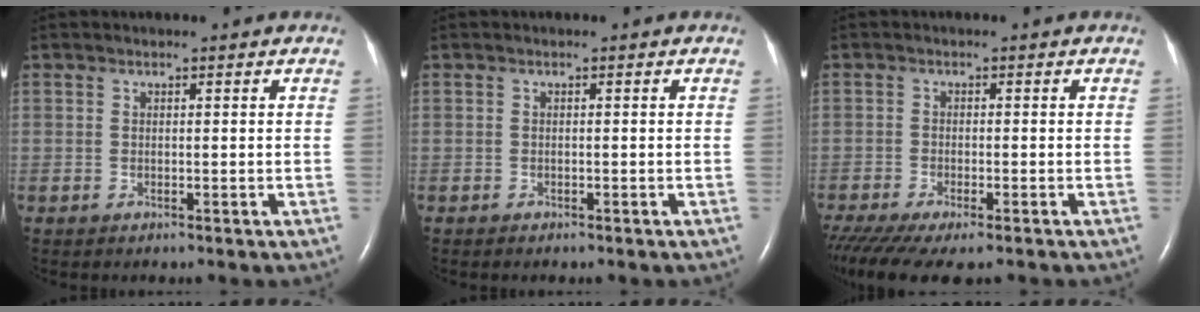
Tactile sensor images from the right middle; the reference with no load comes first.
{"total": 0.0}
{"total": 10.8, "force": [-8.4, 2.5, 6.3], "torque": [-0.111, -0.018, -0.131]}